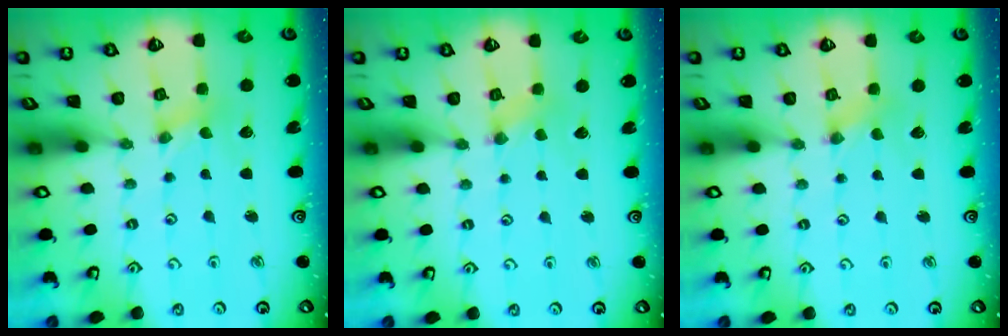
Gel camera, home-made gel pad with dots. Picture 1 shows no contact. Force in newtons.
{"total": 0.5, "press": 0.5, "slide": 0.1}
{"total": 1.3, "press": 1.3, "slide": 0.2}